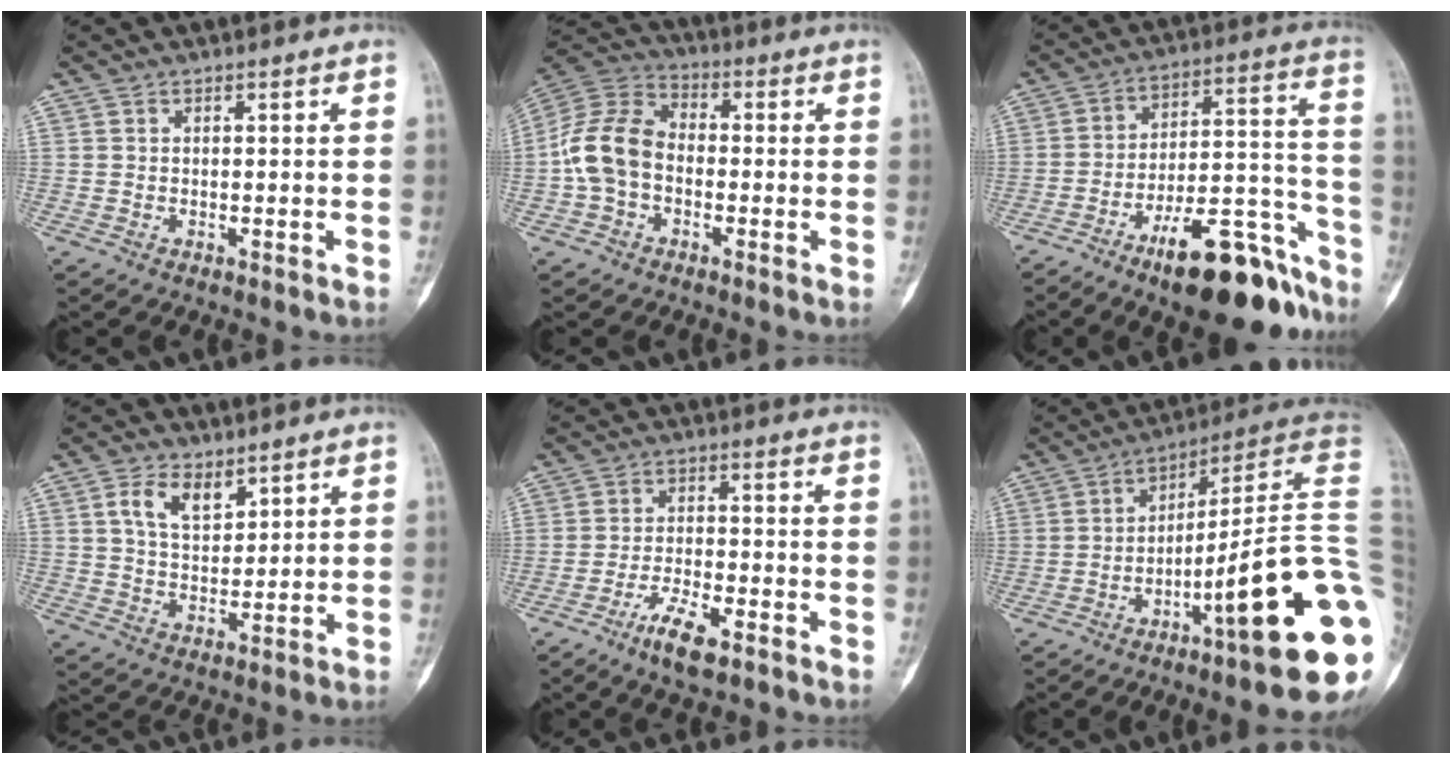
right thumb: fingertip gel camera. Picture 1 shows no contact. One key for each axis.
{"total": 11.1, "fx": -1.8, "fy": 8.2, "fz": 7.4, "tx": -0.141, "ty": 0.036, "tz": -0.048}
{"total": 20.5, "fx": -14.3, "fy": 6.8, "fz": 13.0, "tx": -0.123, "ty": 0.119, "tz": -0.222}
{"total": 7.0, "fx": 3.7, "fy": 4.0, "fz": 4.4, "tx": -0.059, "ty": -0.023, "tz": 0.071}
{"total": 7.0, "fx": -4.5, "fy": 2.1, "fz": 4.8, "tx": -0.090, "ty": 0.019, "tz": -0.082}
{"total": 24.6, "fx": -8.0, "fy": 3.3, "fz": 23.0, "tx": -0.248, "ty": 0.055, "tz": -0.114}